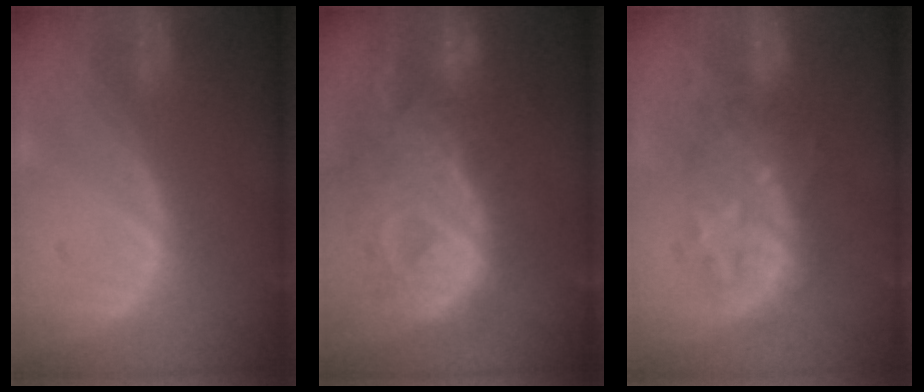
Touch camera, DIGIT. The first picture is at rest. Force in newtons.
{"total": 12.8, "press": 10.9, "slide": 6.8}
{"total": 7.8, "press": 7.6, "slide": 1.9}